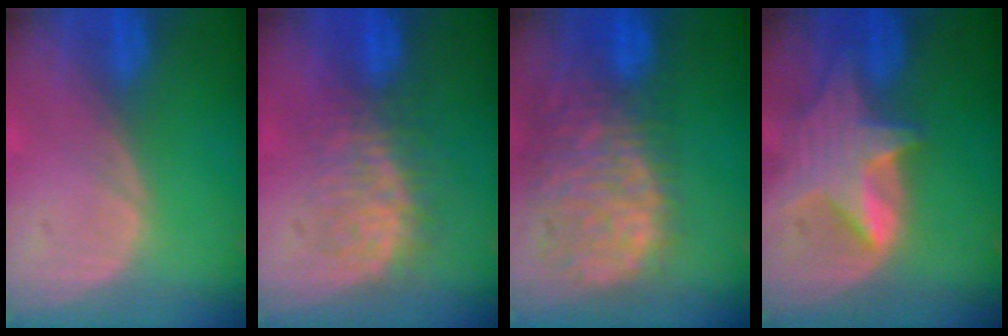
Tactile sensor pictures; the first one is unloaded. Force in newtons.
{"total": 7.7, "press": 7.4, "slide": 1.8}
{"total": 13.5, "press": 11.1, "slide": 7.6}
{"total": 7.1, "press": 6.8, "slide": 1.9}